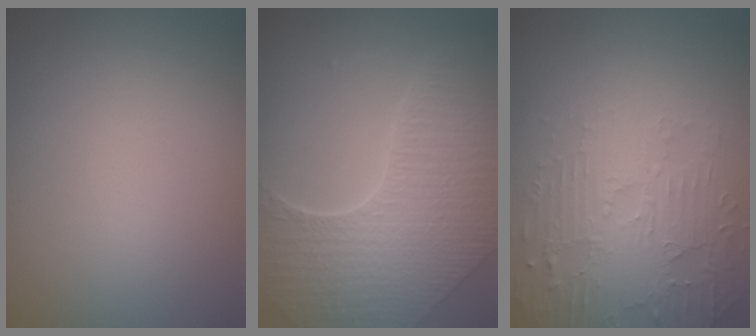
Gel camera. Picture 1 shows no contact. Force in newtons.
{"total": 8.6, "press": 6.2, "slide": 6.0}
{"total": 4.7, "press": 3.7, "slide": 2.9}